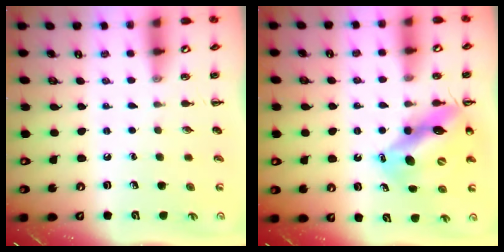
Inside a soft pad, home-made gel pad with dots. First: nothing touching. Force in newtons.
{"total": 13.0, "press": 12.5, "slide": 3.8}